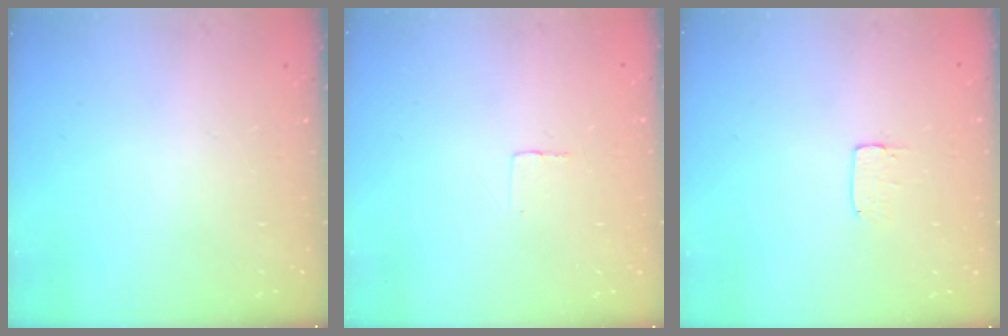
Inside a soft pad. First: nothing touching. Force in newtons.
{"total": 2.4, "press": 2.4, "slide": 0.1}
{"total": 3.7, "press": 3.6, "slide": 0.2}